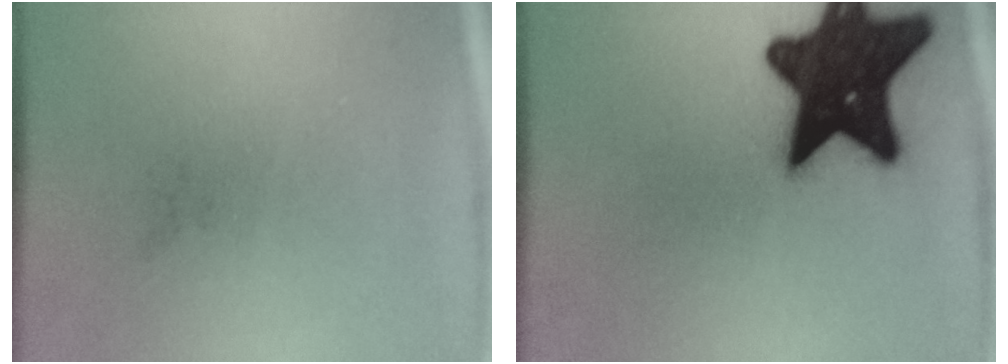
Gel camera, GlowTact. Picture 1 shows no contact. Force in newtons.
{"total": 19.9}